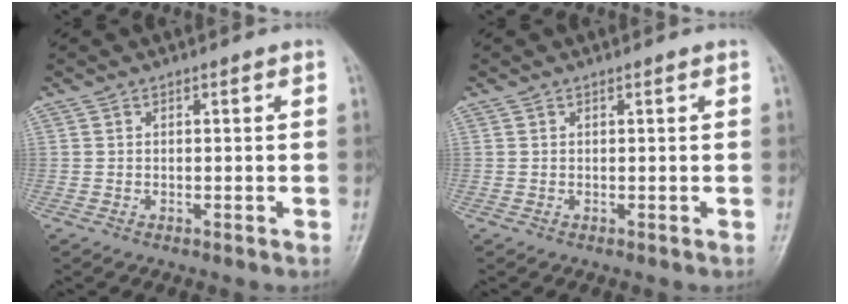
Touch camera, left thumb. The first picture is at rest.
{"total": 0.0}